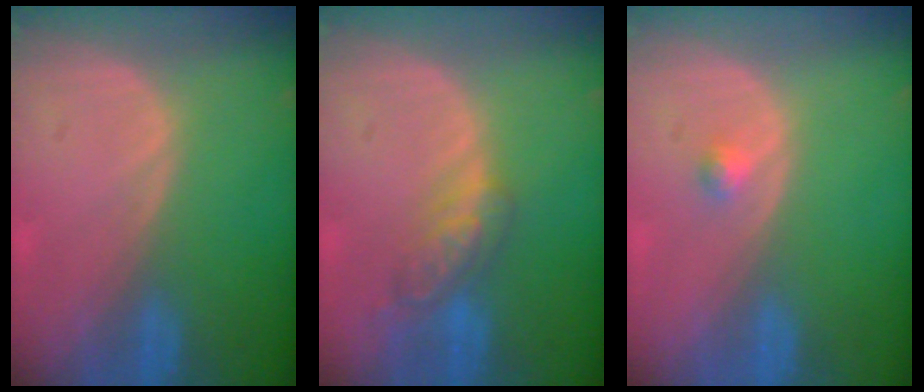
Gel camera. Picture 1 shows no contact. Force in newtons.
{"total": 5.5, "press": 5.0, "slide": 2.4}
{"total": 1.3, "press": 1.1, "slide": 0.7}